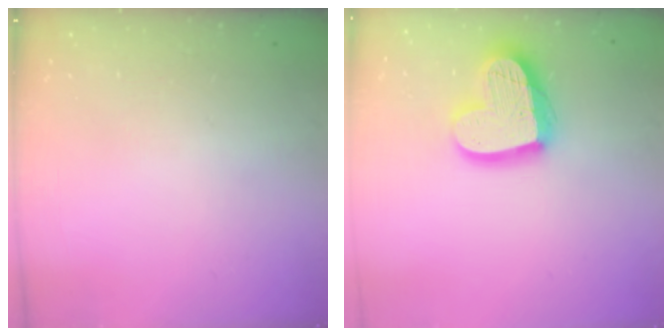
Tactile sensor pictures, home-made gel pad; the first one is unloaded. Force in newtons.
{"total": 18.9, "press": 18.8, "slide": 1.7}